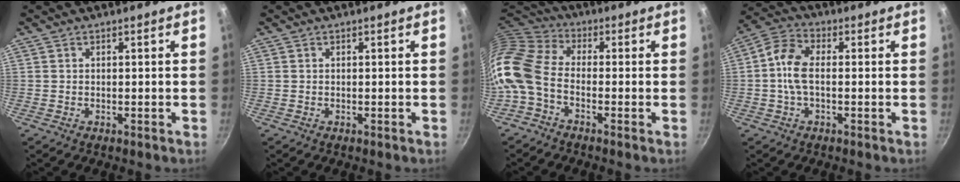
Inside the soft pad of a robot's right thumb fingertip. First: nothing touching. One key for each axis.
{"total": 0.0}
{"total": 10.2, "fx": -3.2, "fy": 6.3, "fz": 7.4, "tx": -0.147, "ty": 0.035, "tz": -0.086}
{"total": 7.2, "fx": -0.4, "fy": 3.9, "fz": 6.0, "tx": -0.129, "ty": 0.029, "tz": -0.021}